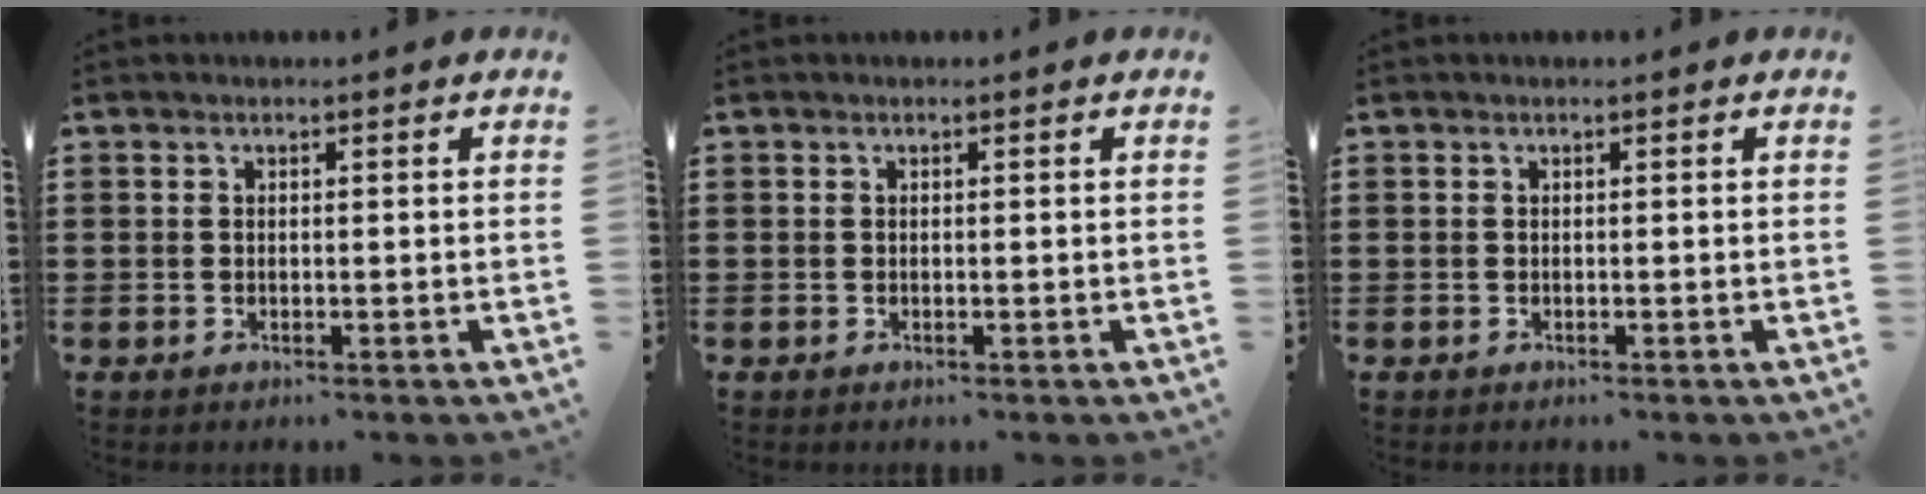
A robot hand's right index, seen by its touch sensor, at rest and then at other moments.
{"total": 0.0}
{"total": 0.0}